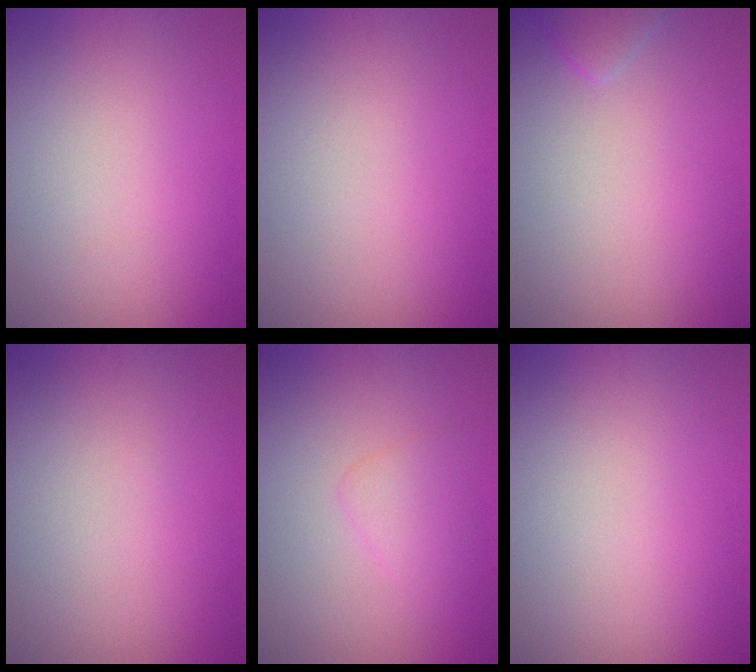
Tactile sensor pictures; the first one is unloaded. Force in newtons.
{"total": 0.0}
{"total": 1.4, "press": 1.4, "slide": 0.1}
{"total": 0.0}
{"total": 1.8, "press": 1.8, "slide": 0.1}
{"total": 0.0}